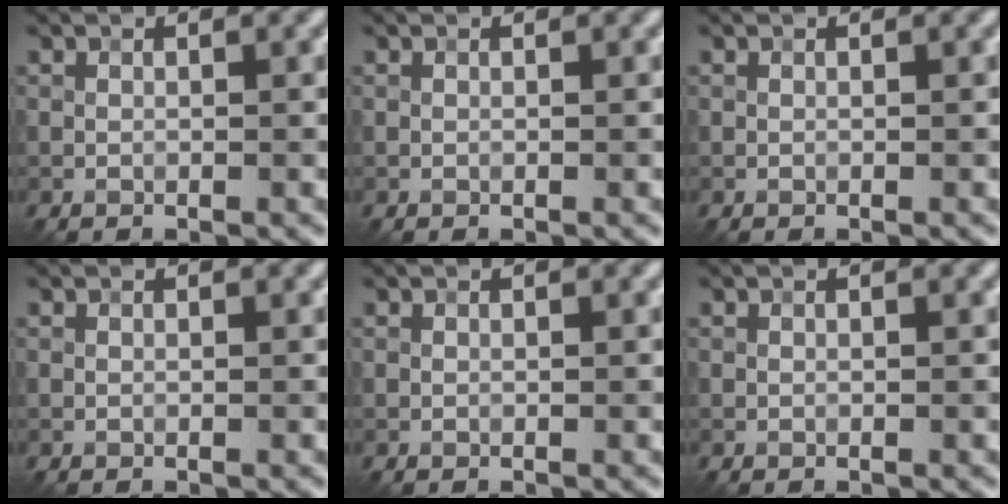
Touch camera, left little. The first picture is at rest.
{"total": 0.0}
{"total": 0.0}
{"total": 0.0}
{"total": 0.0}
{"total": 0.0}